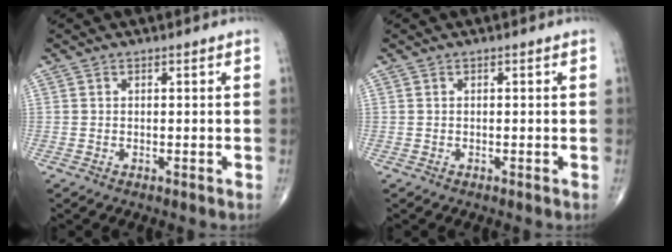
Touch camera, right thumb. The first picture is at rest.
{"total": 0.0}